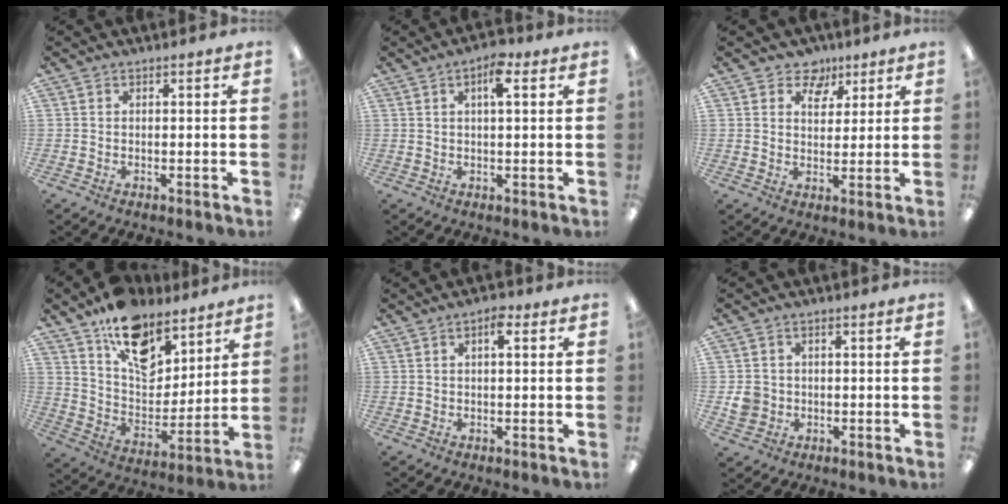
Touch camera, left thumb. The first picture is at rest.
{"total": 5.3, "force": [2.6, 1.7, 4.3], "torque": [-0.068, -0.001, 0.038]}
{"total": 6.3, "force": [4.1, 4.4, 1.8], "torque": [-0.021, -0.019, 0.072]}
{"total": 15.7, "force": [11.0, 8.6, 7.2], "torque": [-0.116, -0.069, 0.201]}
{"total": 3.7, "force": [1.8, 1.4, 2.9], "torque": [-0.030, -0.005, 0.023]}
{"total": 4.4, "force": [-0.2, 4.2, 1.3], "torque": [-0.018, 0.008, -0.002]}